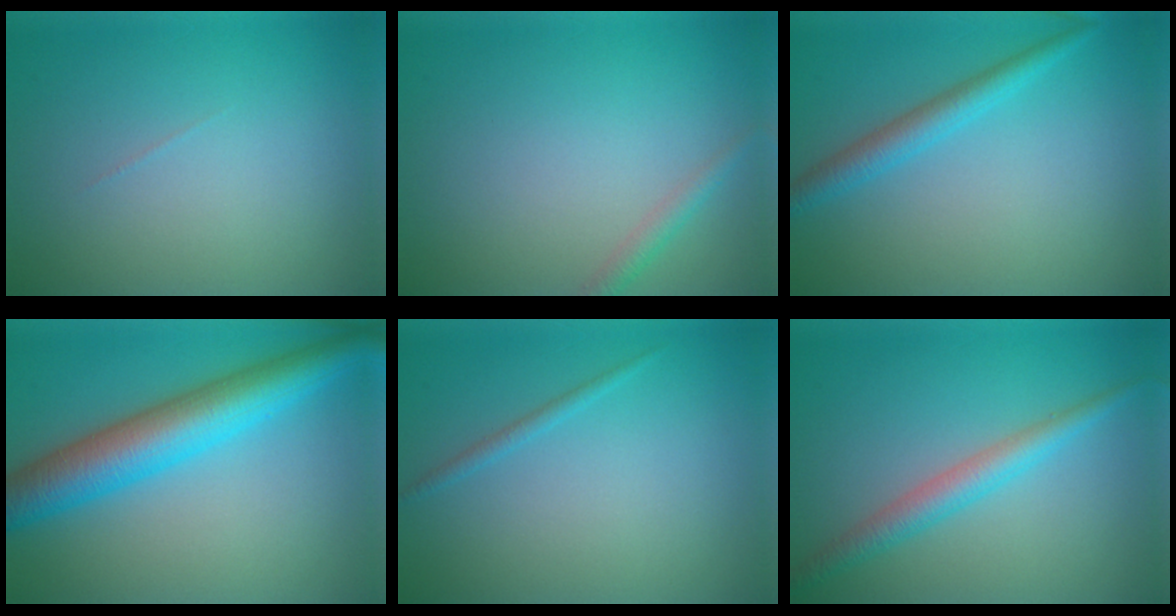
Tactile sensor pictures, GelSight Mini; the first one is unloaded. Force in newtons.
{"total": 1.4, "press": 1.4, "slide": 0.1}
{"total": 2.8, "press": 2.8, "slide": 0.0}
{"total": 7.9, "press": 7.9, "slide": 0.1}
{"total": 0.9, "press": 0.9, "slide": 0.1}
{"total": 3.0, "press": 3.0, "slide": 0.0}